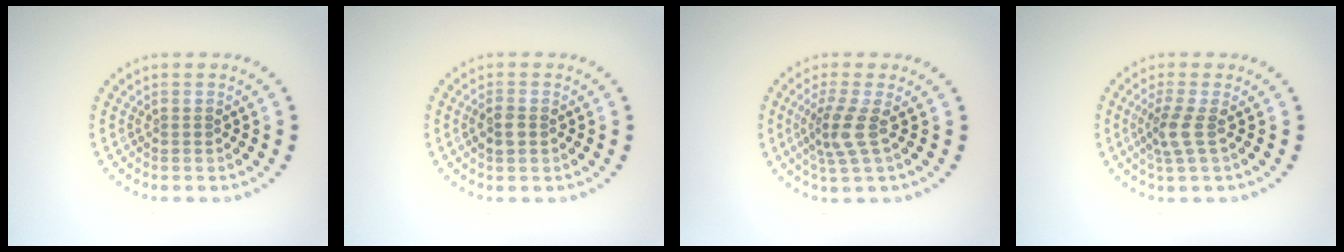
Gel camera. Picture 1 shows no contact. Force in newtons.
{"total": 1.6, "press": 1.6, "slide": 0.3}
{"total": 2.9, "press": 2.2, "slide": 1.8}
{"total": 2.2, "press": 1.7, "slide": 1.4}